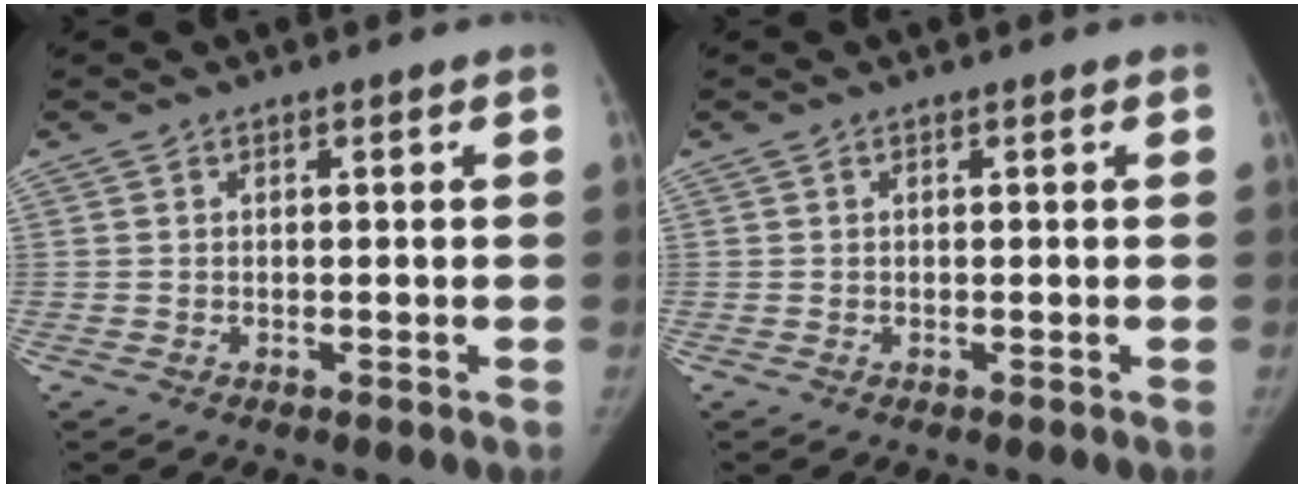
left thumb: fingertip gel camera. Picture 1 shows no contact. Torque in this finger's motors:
{"motor_torque": [0.00, 0.00, 0.03, -0.03, 0.00]}